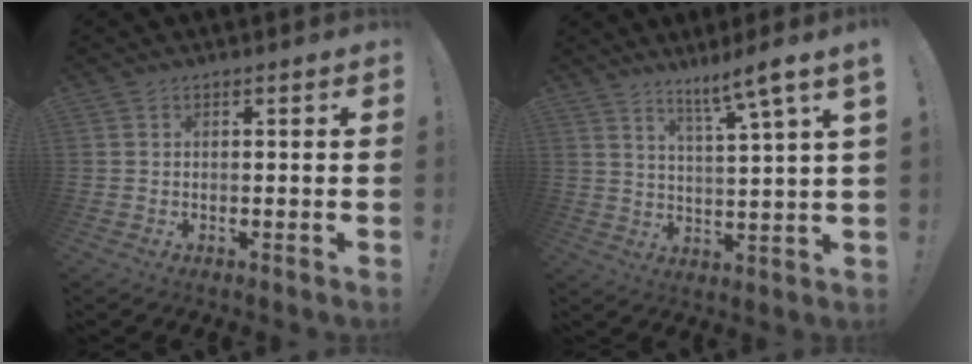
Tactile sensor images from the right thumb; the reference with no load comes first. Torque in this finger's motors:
{"motor_torque": [0.06, 0.08, 0.22, 0.19, 0.10]}